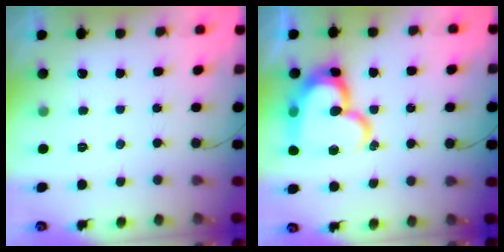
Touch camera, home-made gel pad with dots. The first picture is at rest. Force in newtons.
{"total": 20.1, "press": 20.1, "slide": 1.5}